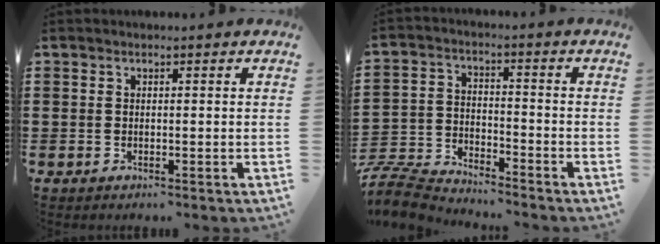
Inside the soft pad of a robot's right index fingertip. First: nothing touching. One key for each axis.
{"total": 6.8, "fx": -6.8, "fy": 0.8, "fz": 0.7, "tx": -0.041, "ty": 0.003, "tz": -0.142}